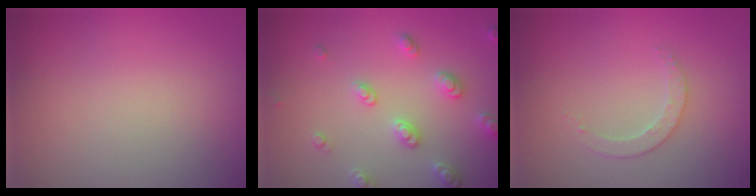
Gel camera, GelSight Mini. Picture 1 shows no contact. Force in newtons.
{"total": 2.9, "press": 2.9, "slide": 0.5}
{"total": 1.9, "press": 1.8, "slide": 0.6}